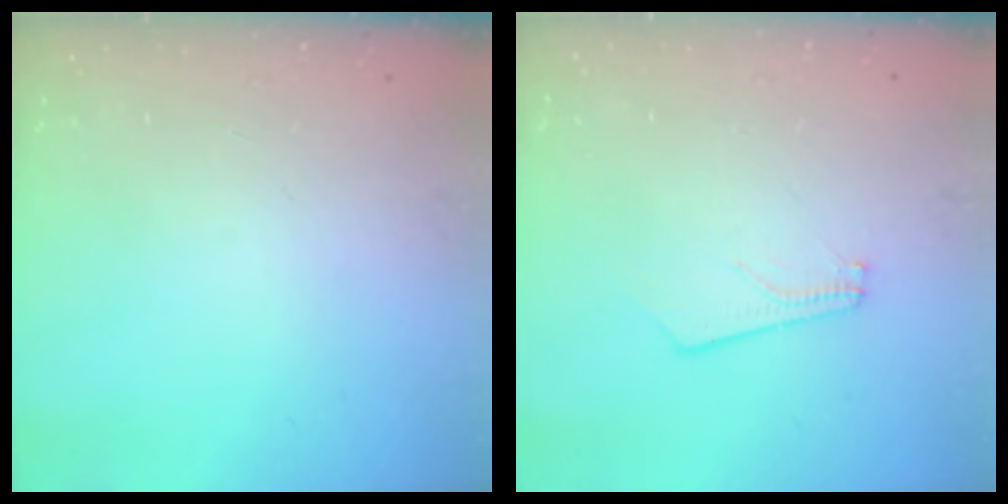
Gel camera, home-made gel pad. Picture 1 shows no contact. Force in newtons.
{"total": 2.2, "press": 2.2, "slide": 0.3}